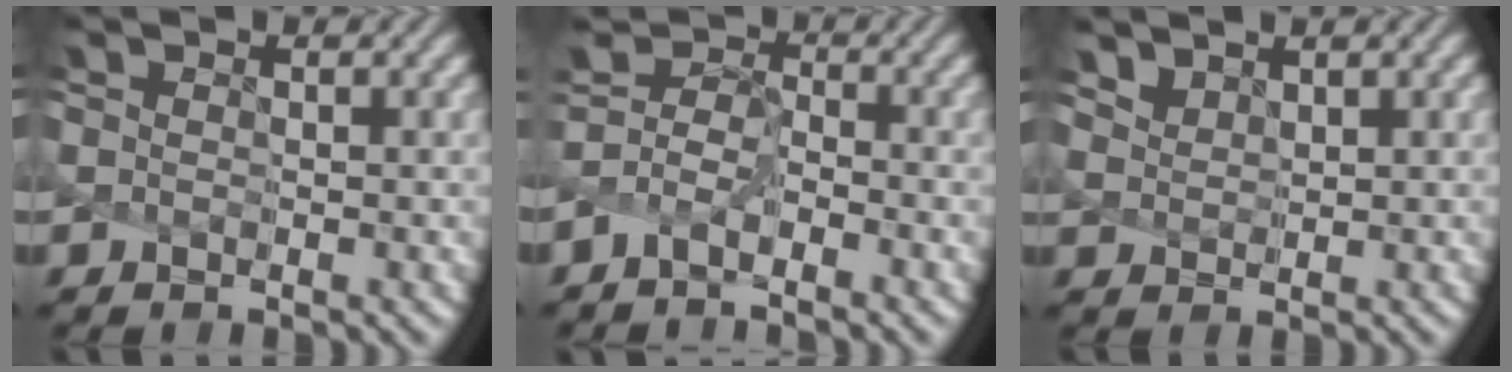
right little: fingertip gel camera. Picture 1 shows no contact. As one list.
[{"total": 1.7, "force": [-1.6, 0.3, 0.7], "torque": [-0.017, -0.002, -0.037]}, {"total": 3.9, "force": [2.6, 2.4, 1.7], "torque": [-0.051, 0.017, 0.037]}]